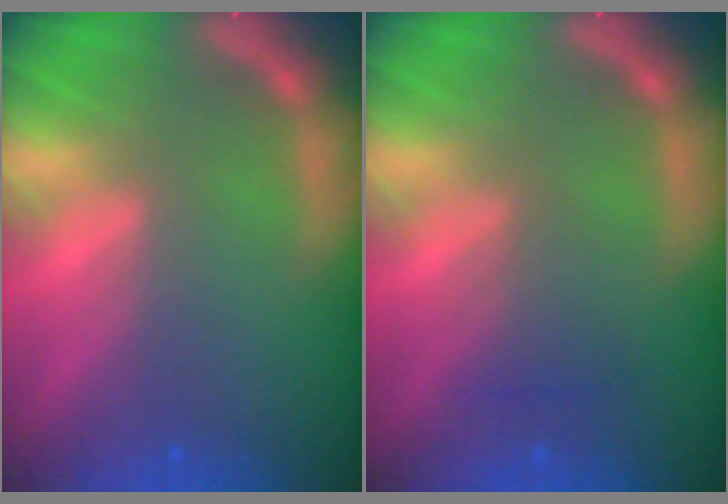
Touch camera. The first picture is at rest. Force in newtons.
{"total": 2.0}